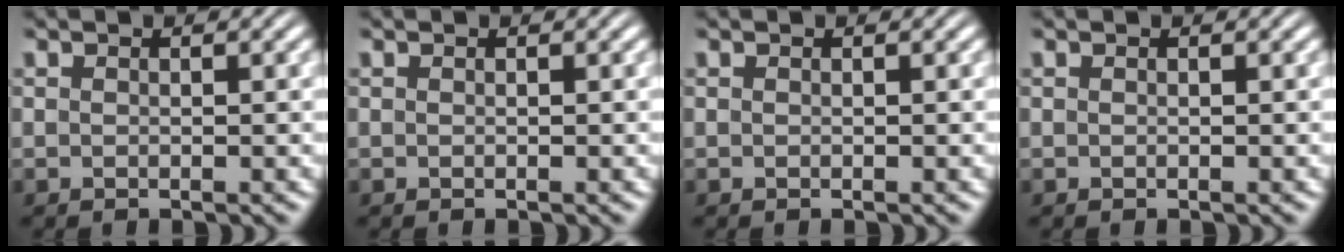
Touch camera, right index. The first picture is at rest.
{"total": 0.0}
{"total": 0.0}
{"total": 0.0}